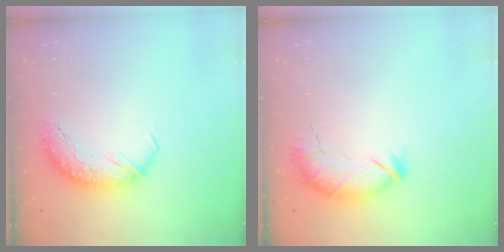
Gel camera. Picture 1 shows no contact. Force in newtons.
{"total": 3.2, "press": 3.0, "slide": 1.1}